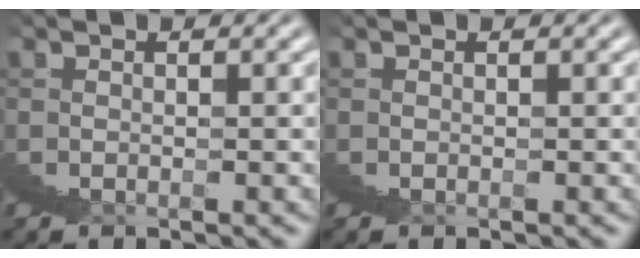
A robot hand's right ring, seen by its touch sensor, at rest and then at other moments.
{"total": 0.0}